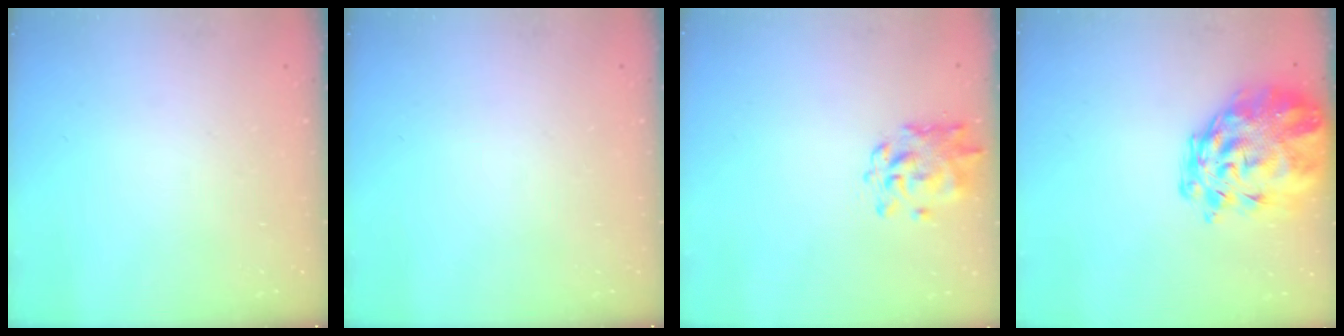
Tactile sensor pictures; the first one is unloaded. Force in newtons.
{"total": 0.0}
{"total": 1.2, "press": 1.2, "slide": 0.1}
{"total": 10.6, "press": 9.9, "slide": 3.7}